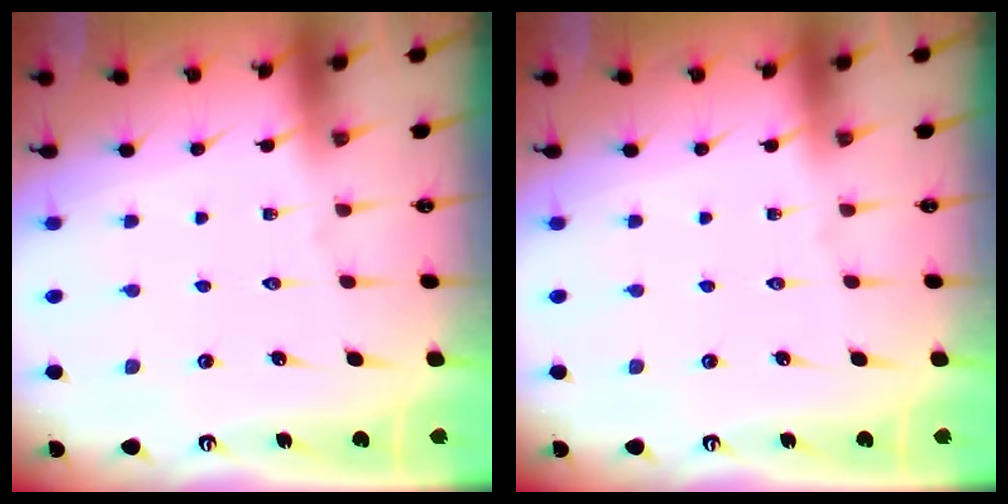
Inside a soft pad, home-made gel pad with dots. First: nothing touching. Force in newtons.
{"total": 0.0}